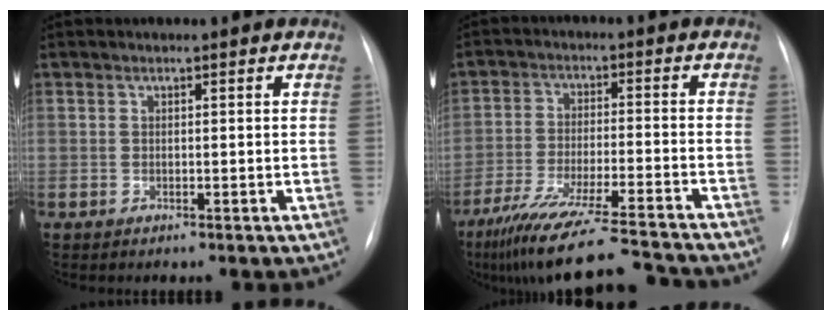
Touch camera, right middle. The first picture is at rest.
{"total": 19.3, "force": [-17.0, 0.6, 9.1], "torque": [-0.145, -0.037, -0.264]}